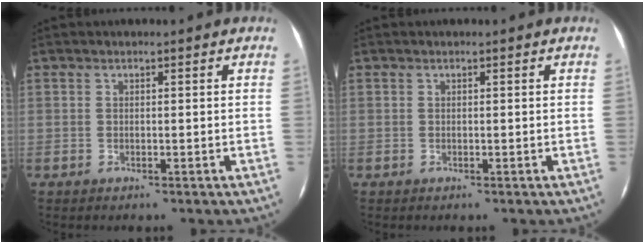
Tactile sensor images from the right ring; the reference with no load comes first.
{"total": 0.0}